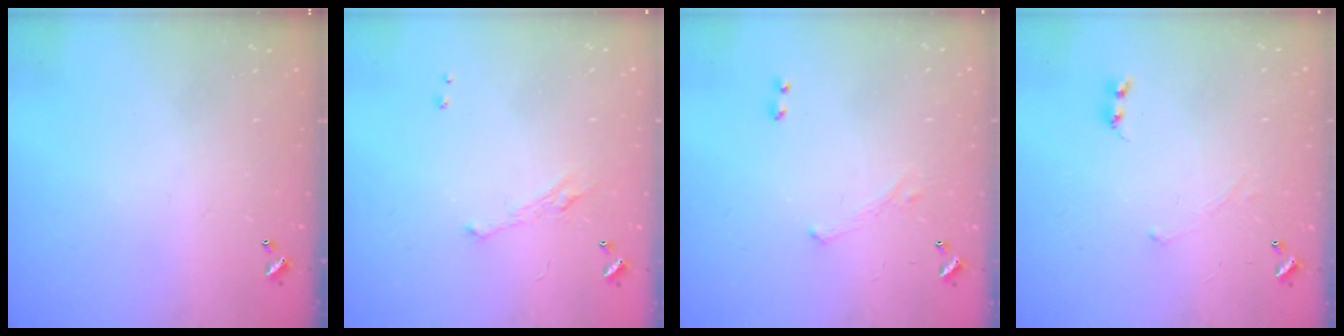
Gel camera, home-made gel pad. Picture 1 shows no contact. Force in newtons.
{"total": 2.0, "press": 1.9, "slide": 0.7}
{"total": 1.6, "press": 1.5, "slide": 0.6}
{"total": 0.7, "press": 0.4, "slide": 0.5}